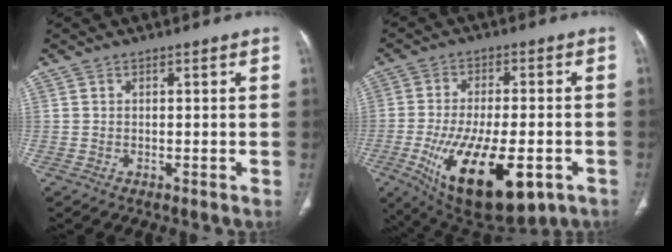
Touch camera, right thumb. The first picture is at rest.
{"total": 21.0, "force": [-7.9, 9.1, 17.2], "torque": [-0.303, -0.005, -0.104]}